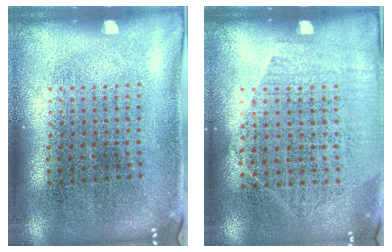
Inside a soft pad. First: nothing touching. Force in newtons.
{"total": 1.3, "press": 1.0, "slide": 0.7}